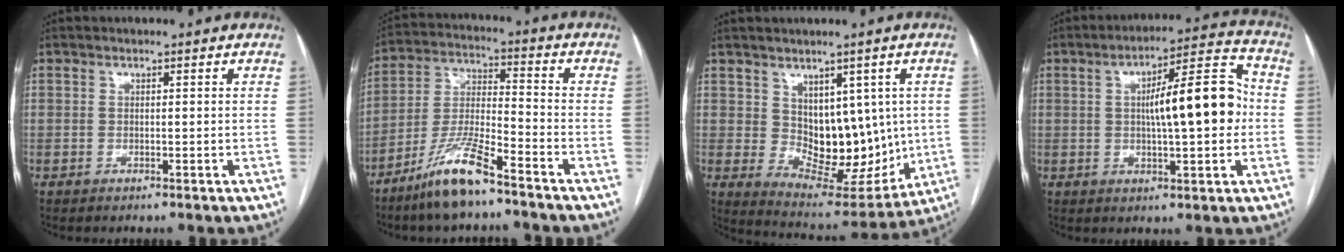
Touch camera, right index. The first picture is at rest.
{"total": 10.7, "force": [-7.8, 1.0, 7.3], "torque": [-0.153, -0.020, -0.154]}
{"total": 11.7, "force": [1.2, 7.3, 9.1], "torque": [-0.109, 0.005, 0.045]}
{"total": 13.3, "force": [0.5, 2.8, 13.0], "torque": [-0.195, 0.032, 0.007]}